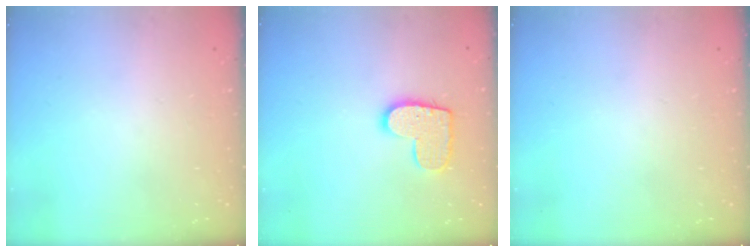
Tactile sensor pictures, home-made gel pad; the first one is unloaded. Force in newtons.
{"total": 11.2, "press": 11.2, "slide": 0.7}
{"total": 0.0}